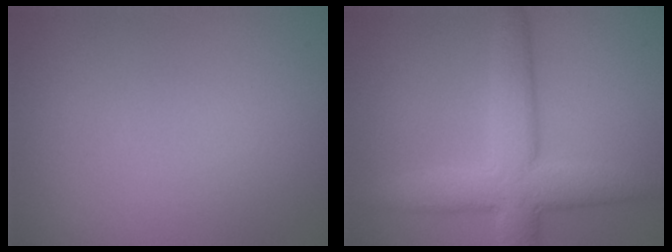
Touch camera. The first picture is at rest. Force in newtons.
{"total": 6.6, "press": 6.5, "slide": 0.3}